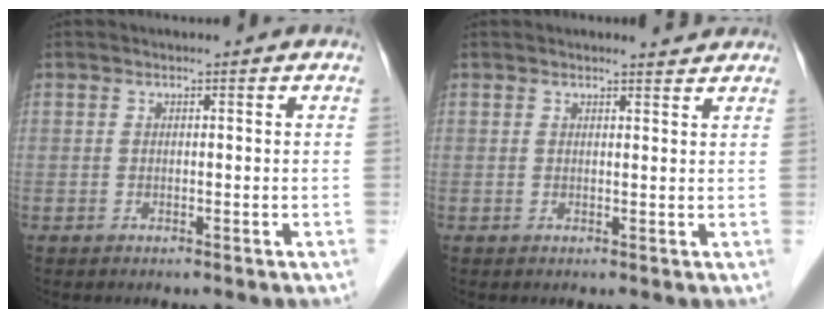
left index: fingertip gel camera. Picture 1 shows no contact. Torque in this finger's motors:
{"motor_torque": [0.56, -0.55, 0.20, 0.02]}